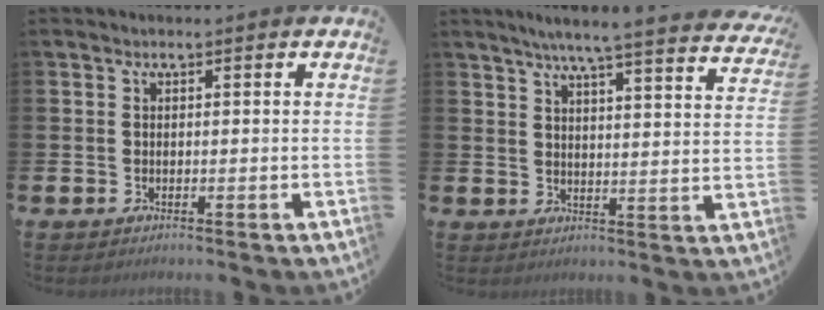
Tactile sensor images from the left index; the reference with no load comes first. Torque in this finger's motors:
{"motor_torque": [0.97, -1.17, 0.60, 0.15]}